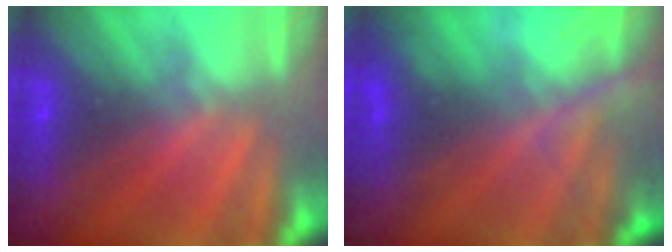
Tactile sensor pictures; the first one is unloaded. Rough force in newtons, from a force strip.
{"total": 8.1}